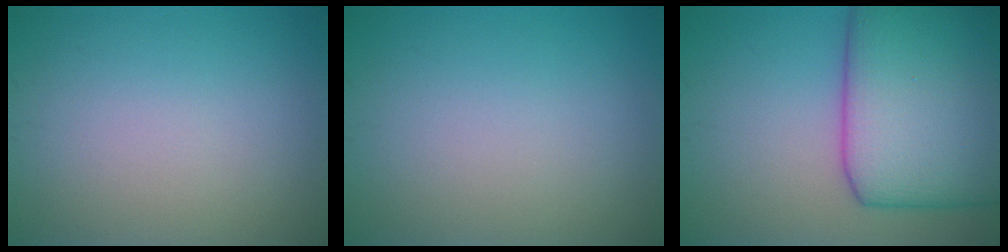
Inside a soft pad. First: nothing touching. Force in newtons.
{"total": 0.0}
{"total": 13.4, "press": 13.4, "slide": 0.4}